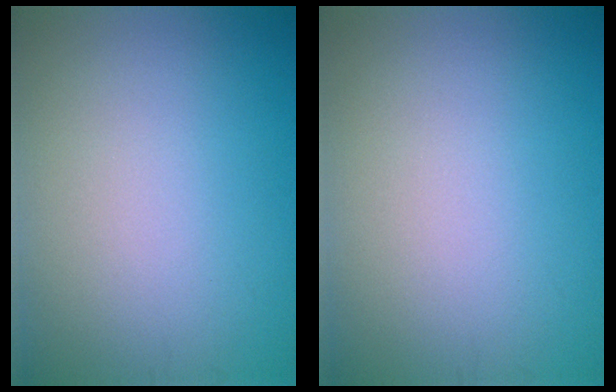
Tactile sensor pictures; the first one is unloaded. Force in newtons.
{"total": 0.0}